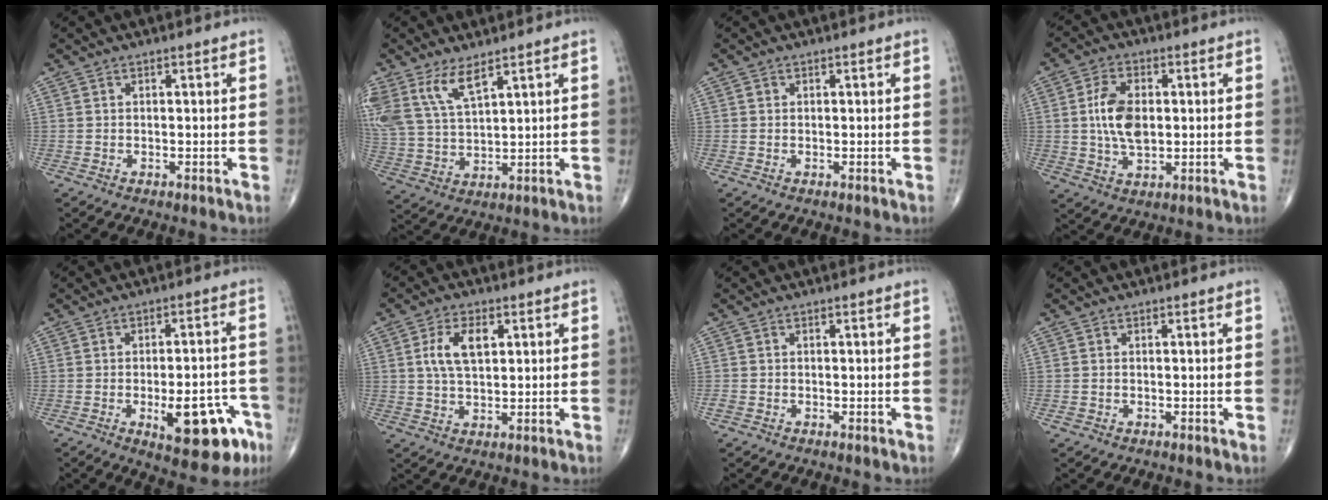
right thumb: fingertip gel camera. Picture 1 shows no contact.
{"total": 10.0, "force": [6.2, 3.8, 6.9], "torque": [-0.147, -0.019, 0.136]}
{"total": 0.5, "force": [0.1, 0.5, 0.2], "torque": [0.000, 0.001, 0.002]}
{"total": 9.0, "force": [0.7, 5.2, 7.3], "torque": [-0.134, 0.000, 0.014]}
{"total": 14.0, "force": [-5.7, 5.6, 11.5], "torque": [-0.125, 0.026, -0.066]}
{"total": 7.2, "force": [1.9, 3.9, 5.8], "torque": [-0.109, 0.000, 0.037]}
{"total": 1.0, "force": [-0.5, 0.6, 0.6], "torque": [-0.009, 0.000, -0.010]}
{"total": 0.6, "force": [-0.2, 0.5, 0.1], "torque": [-0.003, 0.004, -0.002]}